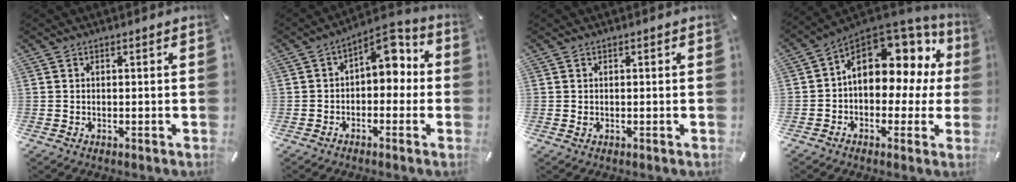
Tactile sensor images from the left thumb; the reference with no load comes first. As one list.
[{"total": 8.0, "force": [2.4, 5.2, 5.5], "torque": [-0.066, -0.024, 0.033]}, {"total": 0.7, "force": [0.0, 0.6, 0.4], "torque": [-0.008, 0.002, -0.001]}, {"total": 13.5, "force": [4.8, 9.0, 8.8], "torque": [-0.121, -0.036, 0.082]}]